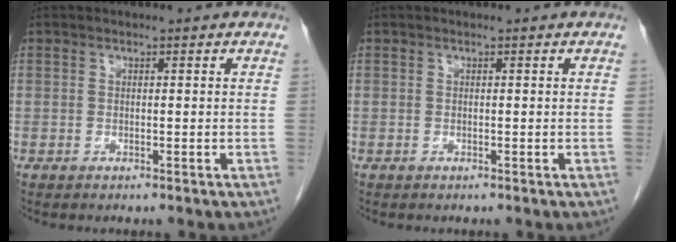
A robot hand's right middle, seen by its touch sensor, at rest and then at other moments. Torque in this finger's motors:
{"motor_torque": [-0.06, -0.01, 0.00, -0.01]}